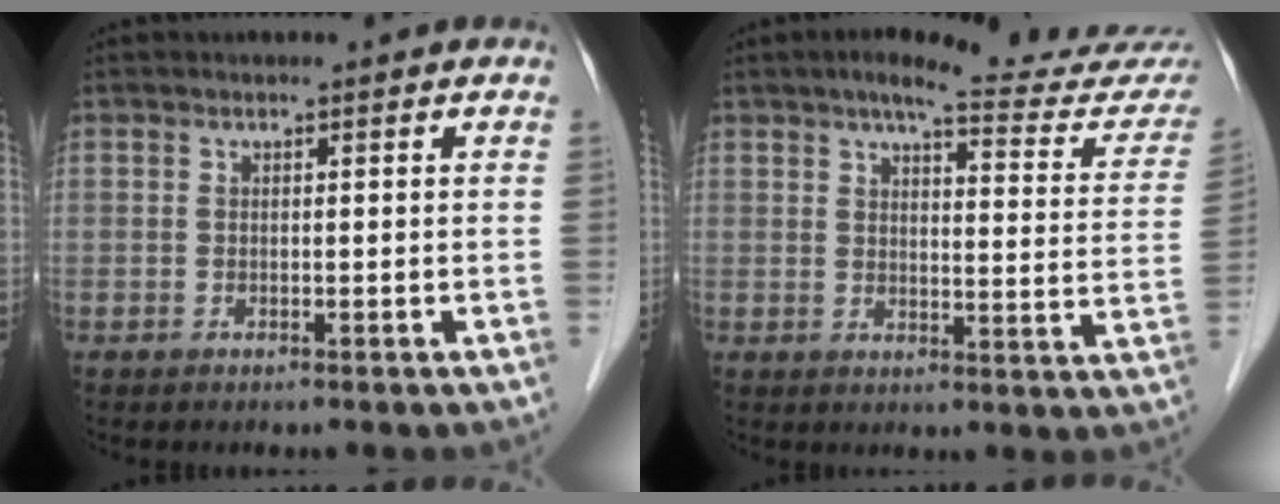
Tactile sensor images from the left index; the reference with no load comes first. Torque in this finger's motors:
{"motor_torque": [0.61, -0.82, 0.13, 0.02]}